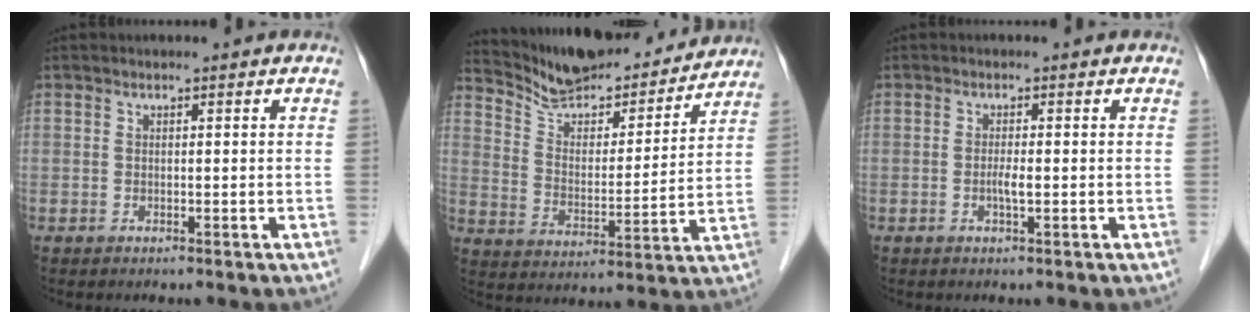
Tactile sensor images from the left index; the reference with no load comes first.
{"total": 16.2, "force": [15.3, 3.3, 4.3], "torque": [-0.068, -0.010, 0.236]}
{"total": 1.5, "force": [-0.6, 0.1, 1.4], "torque": [-0.028, -0.004, -0.013]}